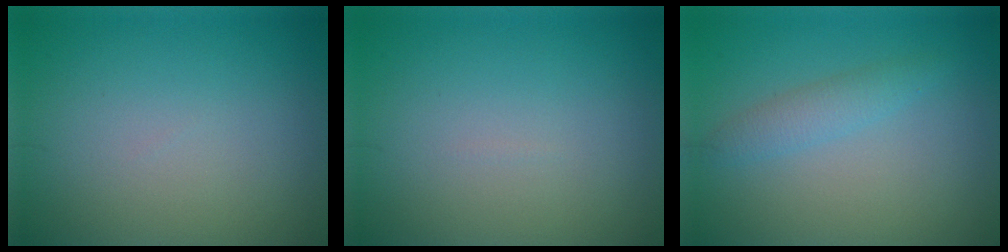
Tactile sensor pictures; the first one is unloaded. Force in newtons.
{"total": 0.0}
{"total": 2.0, "press": 2.0, "slide": 0.1}